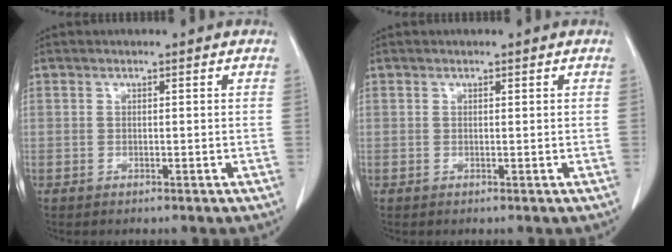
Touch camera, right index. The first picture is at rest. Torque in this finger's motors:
{"motor_torque": [0.04, 0.03, 0.01, 0.01]}